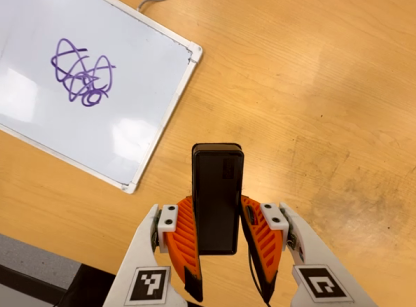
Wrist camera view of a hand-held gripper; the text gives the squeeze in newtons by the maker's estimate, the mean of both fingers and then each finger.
{"total": 4.1, "left": 2.5, "right": 5.6}